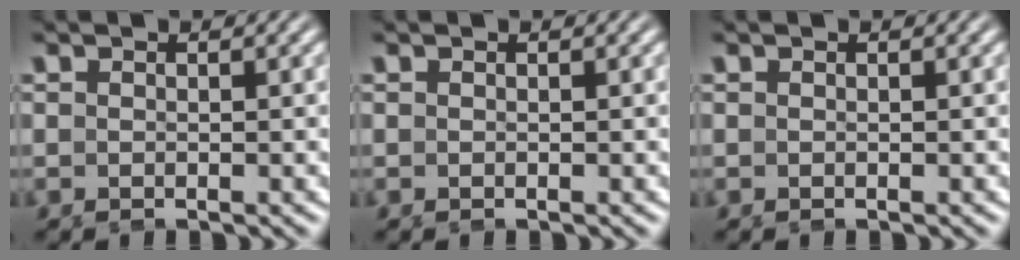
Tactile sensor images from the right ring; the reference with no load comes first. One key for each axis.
{"total": 0.0}
{"total": 0.0}